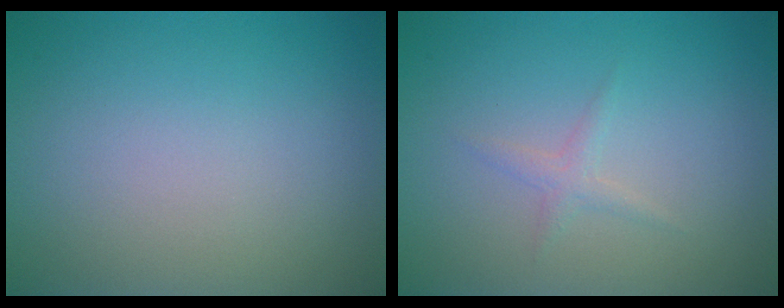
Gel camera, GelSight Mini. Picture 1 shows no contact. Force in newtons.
{"total": 1.0, "press": 1.0, "slide": 0.1}